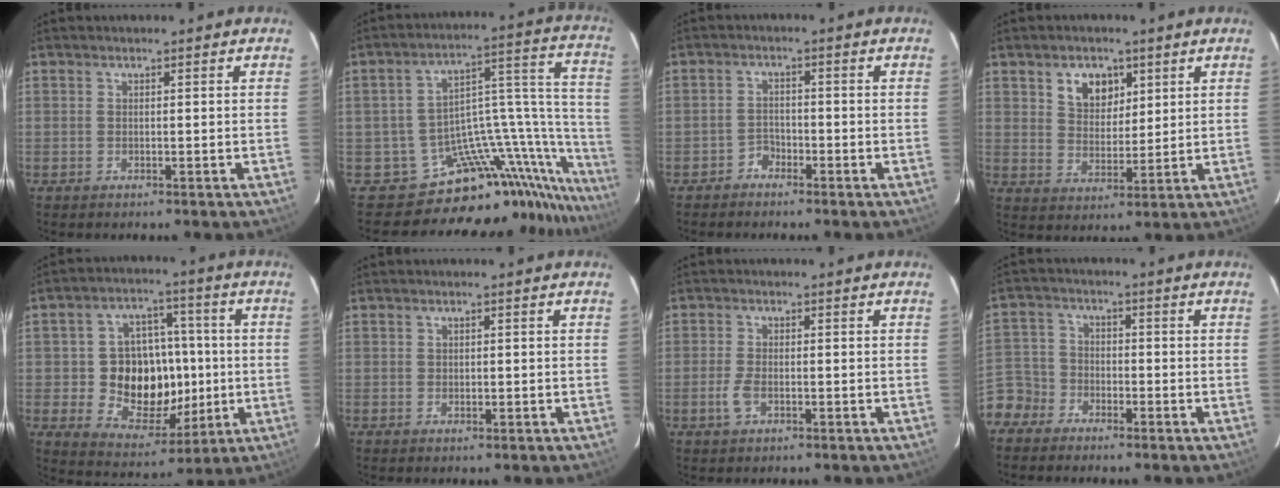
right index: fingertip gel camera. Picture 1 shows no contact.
{"total": 20.8, "force": [-18.8, 6.6, 6.1], "torque": [-0.016, 0.057, -0.304]}
{"total": 2.4, "force": [-1.9, 1.4, 0.0], "torque": [0.000, 0.008, -0.035]}
{"total": 6.9, "force": [3.4, 4.9, 3.5], "torque": [-0.052, 0.010, 0.066]}
{"total": 14.9, "force": [-1.3, 11.8, 9.0], "torque": [-0.187, 0.012, -0.003]}
{"total": 0.6, "force": [0.0, 0.6, 0.2], "torque": [-0.001, 0.001, 0.001]}
{"total": 3.2, "force": [-1.2, 1.6, 2.4], "torque": [-0.059, -0.001, -0.023]}
{"total": 6.2, "force": [-4.5, 4.2, 0.4], "torque": [-0.018, 0.017, -0.099]}